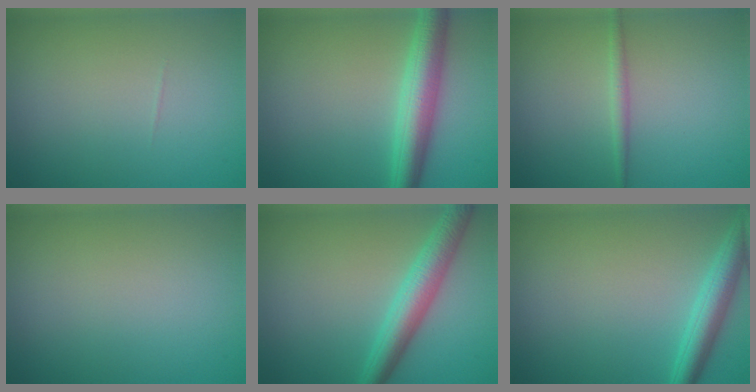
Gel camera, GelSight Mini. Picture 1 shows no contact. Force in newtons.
{"total": 4.6, "press": 4.6, "slide": 0.0}
{"total": 1.2, "press": 1.2, "slide": 0.0}
{"total": 0.0}
{"total": 5.0, "press": 5.0, "slide": 0.3}
{"total": 3.2, "press": 3.2, "slide": 0.2}